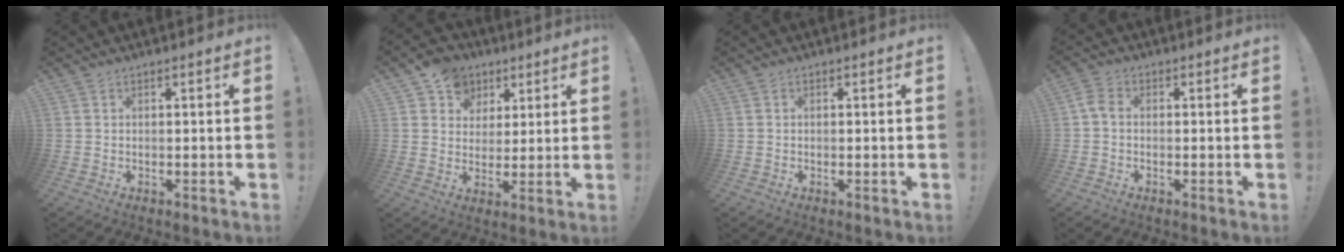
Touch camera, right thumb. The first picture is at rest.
{"total": 9.8, "force": [5.1, 8.0, 2.3], "torque": [-0.036, -0.028, 0.101]}
{"total": 0.0}
{"total": 3.3, "force": [0.0, 2.2, 2.5], "torque": [-0.058, 0.009, 0.002]}